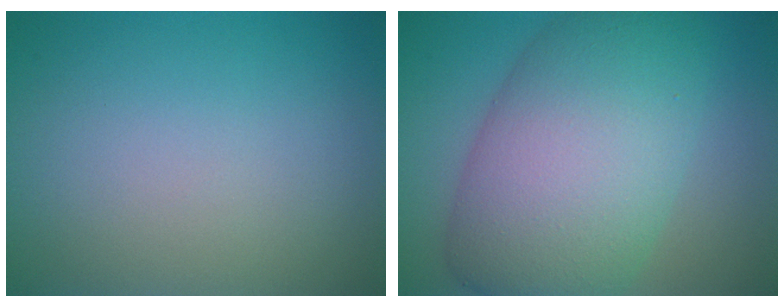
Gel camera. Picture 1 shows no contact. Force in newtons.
{"total": 12.0, "press": 12.0, "slide": 0.2}